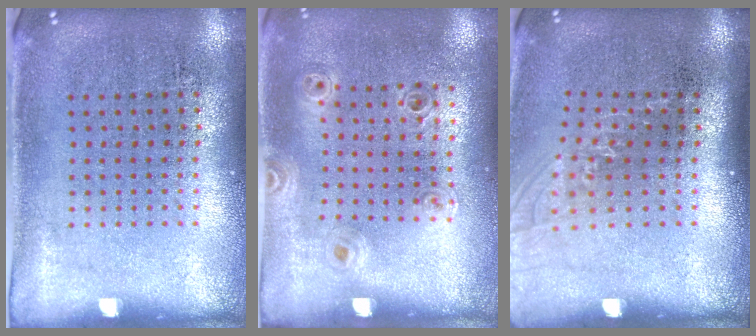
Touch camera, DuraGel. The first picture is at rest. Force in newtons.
{"total": 0.9, "press": 0.9, "slide": 0.1}
{"total": 1.1, "press": 0.9, "slide": 0.6}